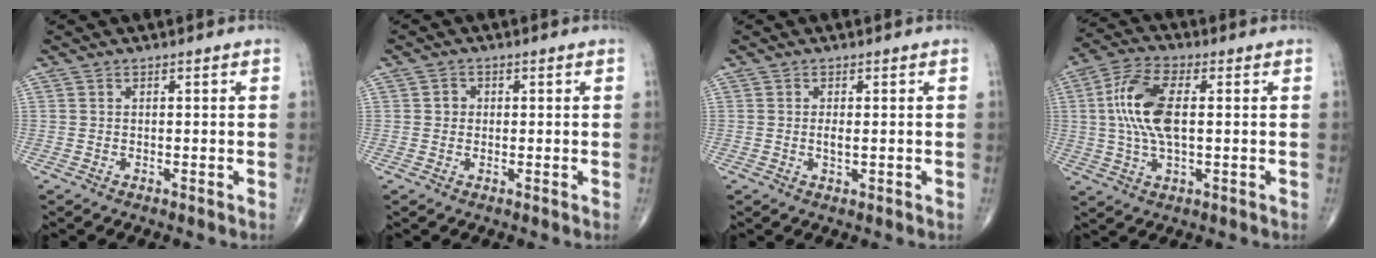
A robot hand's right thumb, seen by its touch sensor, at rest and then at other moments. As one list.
[{"total": 1.7, "force": [0.1, 1.6, 0.6], "torque": [0.001, 0.004, -0.001]}, {"total": 1.6, "force": [0.0, 0.5, 1.5], "torque": [-0.029, -0.002, 0.000]}, {"total": 11.8, "force": [1.1, 5.2, 10.5], "torque": [-0.226, 0.013, 0.020]}]